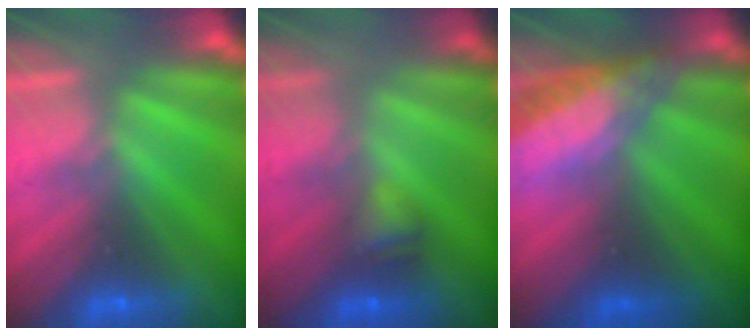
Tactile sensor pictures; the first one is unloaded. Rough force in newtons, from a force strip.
{"total": 2.4}
{"total": 8.8}